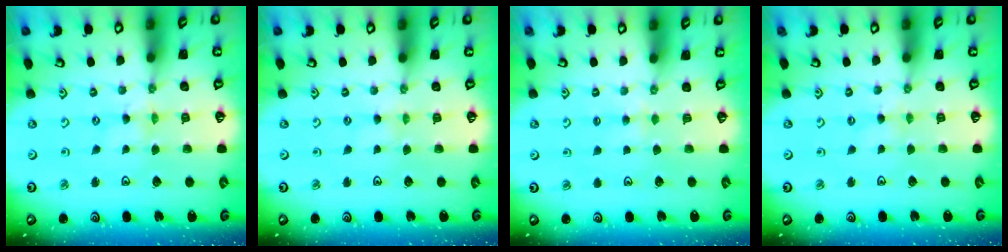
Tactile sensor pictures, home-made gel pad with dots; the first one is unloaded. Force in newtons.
{"total": 1.7, "press": 1.7, "slide": 0.4}
{"total": 3.5, "press": 3.5, "slide": 0.5}
{"total": 2.2, "press": 2.2, "slide": 0.3}